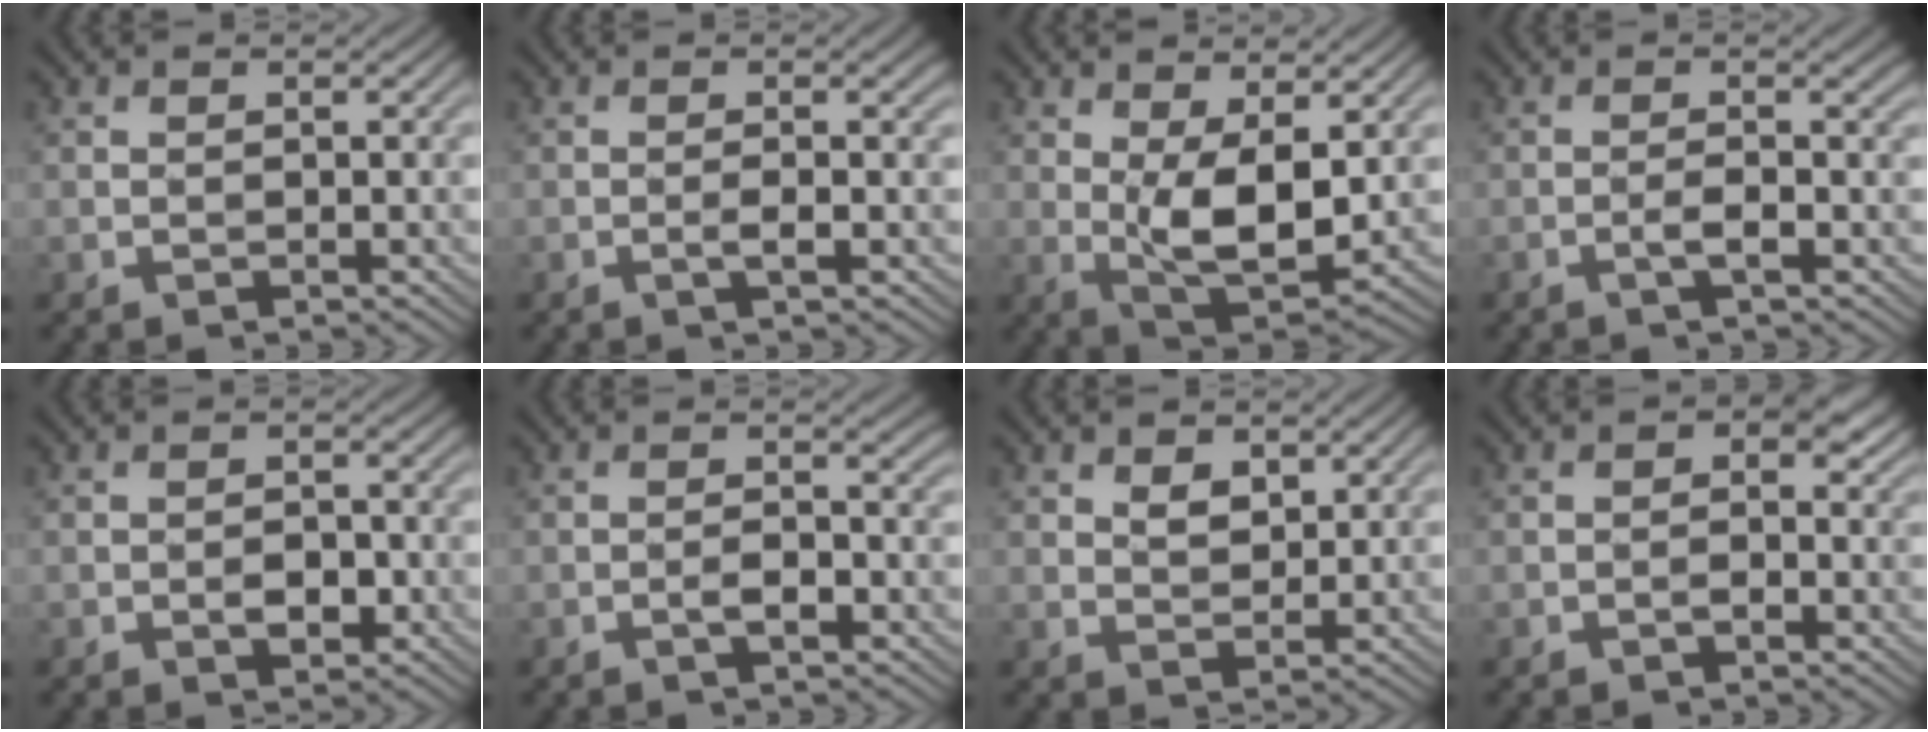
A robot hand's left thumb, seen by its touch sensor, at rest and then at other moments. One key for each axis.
{"total": 2.2, "fx": -0.6, "fy": -0.1, "fz": 2.1, "tx": -0.038, "ty": 0.005, "tz": -0.013}
{"total": 7.1, "fx": 1.1, "fy": 3.1, "fz": 6.3, "tx": -0.132, "ty": -0.004, "tz": 0.028}
{"total": 2.7, "fx": -0.8, "fy": -0.1, "fz": 2.6, "tx": -0.046, "ty": 0.009, "tz": -0.020}
{"total": 2.5, "fx": -1.0, "fy": 1.4, "fz": 1.8, "tx": -0.027, "ty": 0.001, "tz": -0.013}
{"total": 2.2, "fx": -0.8, "fy": 0.2, "fz": 2.1, "tx": -0.040, "ty": 0.007, "tz": -0.016}
{"total": 2.7, "fx": 1.6, "fy": 1.5, "fz": 1.5, "tx": -0.036, "ty": -0.002, "tz": 0.034}
{"total": 3.7, "fx": 0.0, "fy": 2.1, "fz": 3.1, "tx": -0.036, "ty": -0.001, "tz": -0.002}